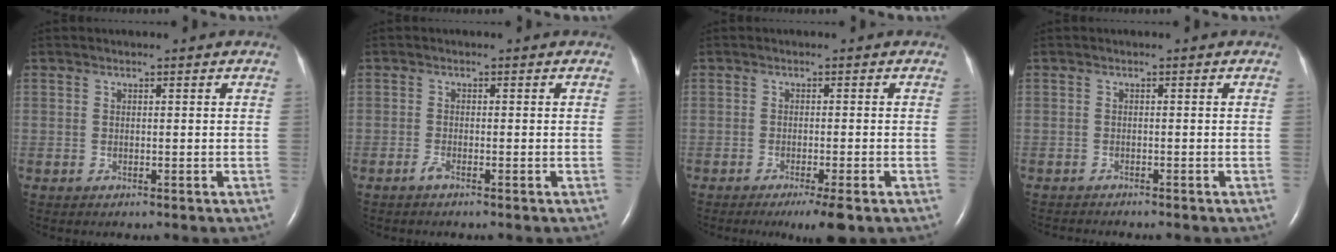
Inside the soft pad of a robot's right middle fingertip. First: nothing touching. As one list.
[{"total": 0.9, "force": [-0.7, 0.0, 0.6], "torque": [-0.017, -0.002, -0.016]}, {"total": 4.2, "force": [-2.6, 0.1, 3.2], "torque": [-0.047, -0.013, -0.040]}, {"total": 2.8, "force": [-2.7, 0.0, 0.8], "torque": [-0.013, -0.008, -0.038]}]